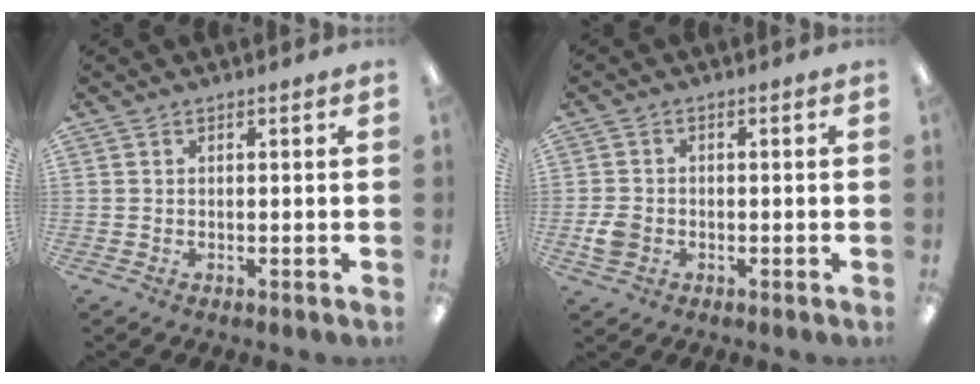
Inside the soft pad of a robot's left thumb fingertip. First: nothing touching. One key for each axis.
{"total": 3.9, "fx": -1.1, "fy": 3.2, "fz": 2.0, "tx": -0.031, "ty": 0.003, "tz": -0.022}